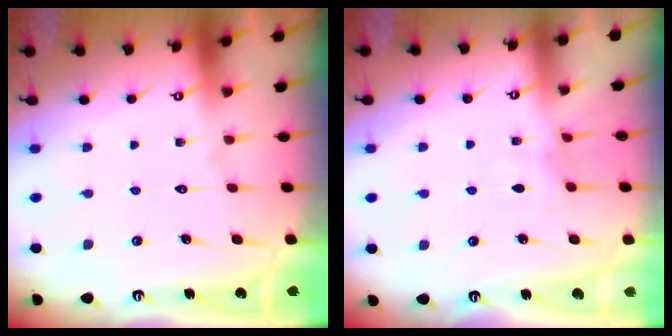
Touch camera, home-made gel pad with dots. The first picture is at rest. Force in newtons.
{"total": 4.5, "press": 4.5, "slide": 0.6}